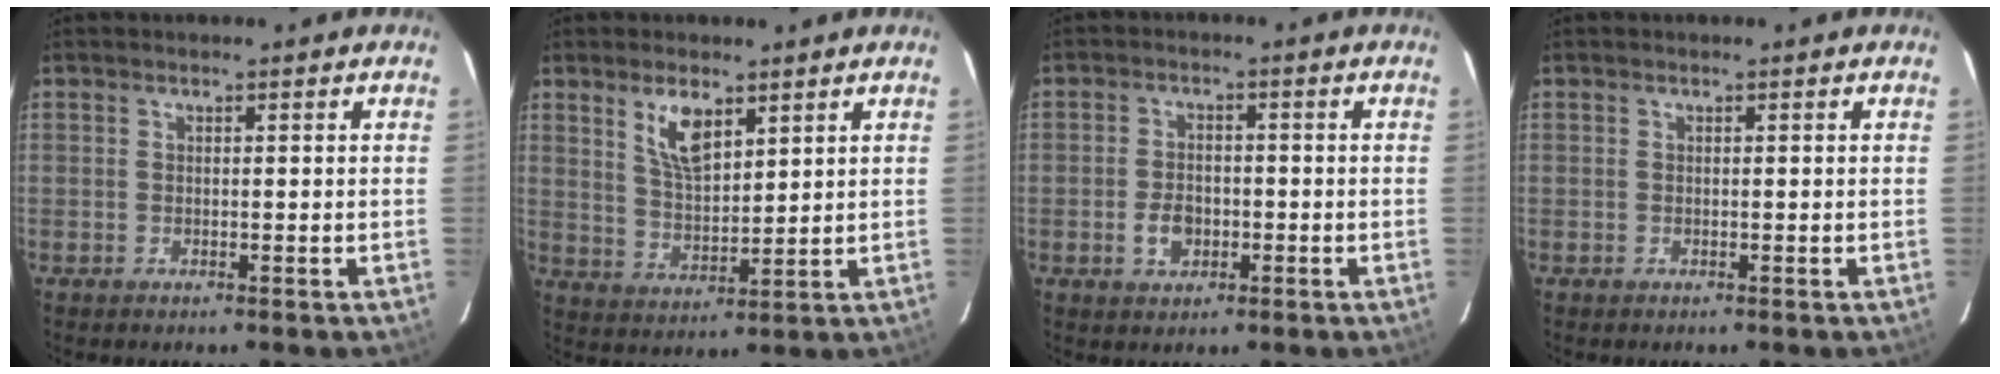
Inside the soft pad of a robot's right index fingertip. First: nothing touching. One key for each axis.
{"total": 7.3, "fx": 4.1, "fy": 3.1, "fz": 5.2, "tx": -0.092, "ty": 0.000, "tz": 0.086}
{"total": 4.6, "fx": -1.5, "fy": 3.2, "fz": 2.9, "tx": -0.058, "ty": 0.005, "tz": -0.022}
{"total": 0.0}